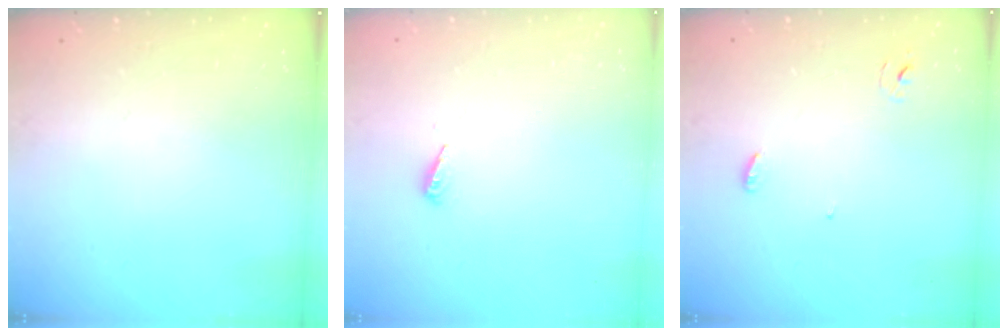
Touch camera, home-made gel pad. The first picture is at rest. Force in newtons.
{"total": 2.9, "press": 2.9, "slide": 0.3}
{"total": 3.2, "press": 3.2, "slide": 0.3}